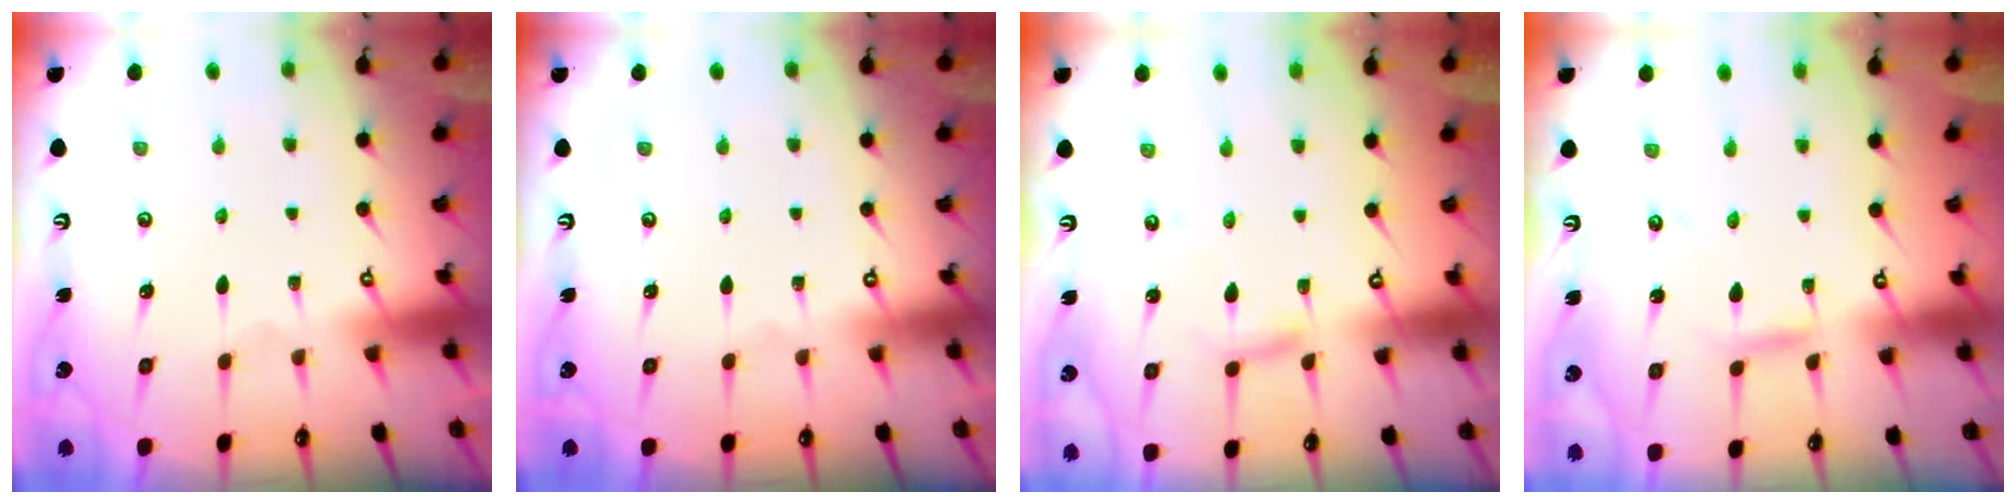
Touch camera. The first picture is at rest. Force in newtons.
{"total": 0.0}
{"total": 2.2, "press": 2.2, "slide": 0.2}
{"total": 2.8, "press": 2.8, "slide": 0.2}